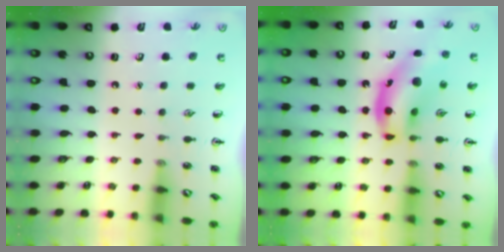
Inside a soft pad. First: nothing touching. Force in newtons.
{"total": 14.2, "press": 13.6, "slide": 3.8}